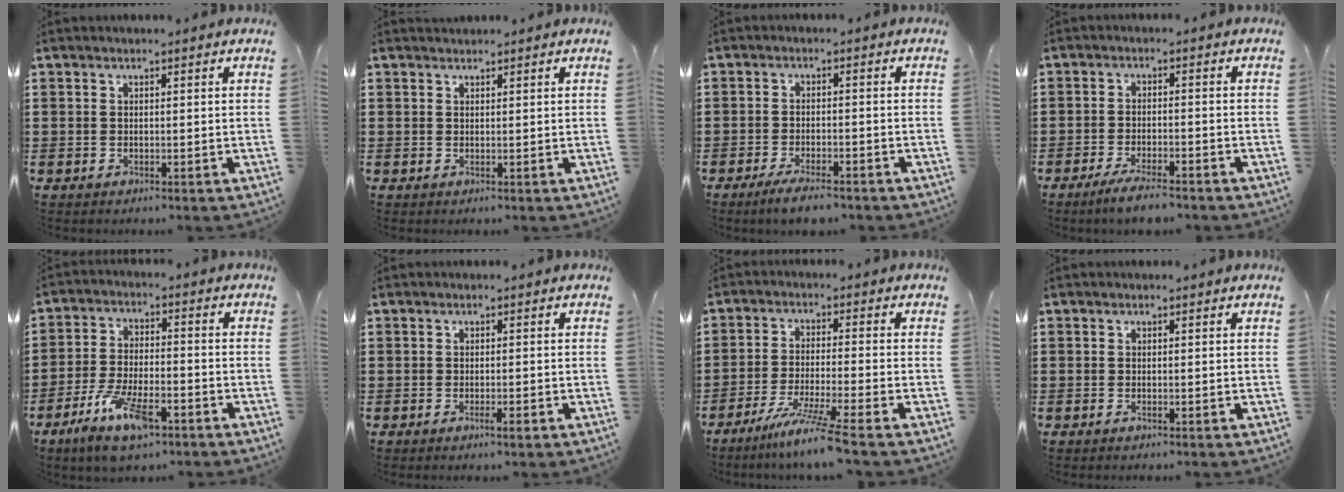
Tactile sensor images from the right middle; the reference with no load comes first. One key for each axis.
{"total": 0.7, "fx": 0.6, "fy": 0.1, "fz": -0.1, "tx": -0.001, "ty": 0.001, "tz": 0.013}
{"total": 3.4, "fx": -2.9, "fy": 0.3, "fz": 1.7, "tx": -0.036, "ty": -0.003, "tz": -0.057}
{"total": 3.9, "fx": -3.3, "fy": 0.2, "fz": 2.0, "tx": -0.040, "ty": -0.005, "tz": -0.063}
{"total": 9.4, "fx": -5.8, "fy": 3.2, "fz": 6.7, "tx": -0.140, "ty": -0.002, "tz": -0.107}
{"total": 1.3, "fx": -0.6, "fy": 0.1, "fz": 1.1, "tx": -0.020, "ty": -0.004, "tz": -0.010}
{"total": 6.6, "fx": -5.2, "fy": -0.9, "fz": 3.9, "tx": -0.076, "ty": -0.018, "tz": -0.099}
{"total": 0.0}